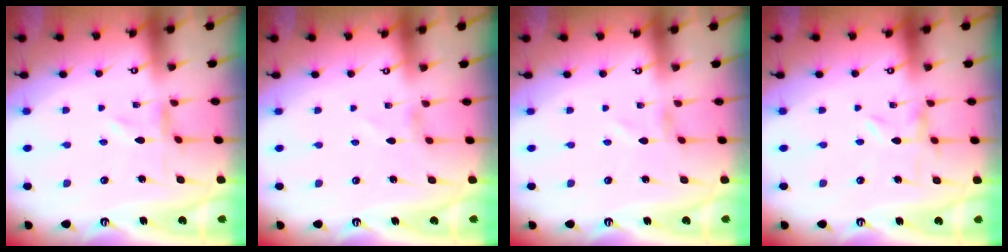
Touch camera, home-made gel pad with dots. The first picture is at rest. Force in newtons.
{"total": 0.0}
{"total": 0.7, "press": 0.7, "slide": 0.2}
{"total": 0.0}